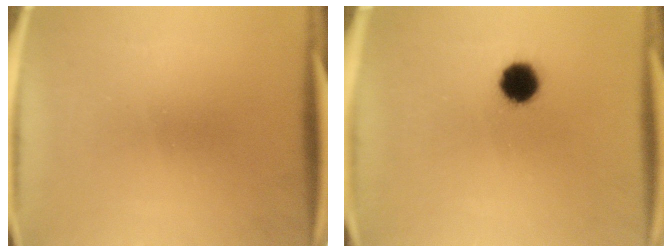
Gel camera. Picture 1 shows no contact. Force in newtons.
{"total": 6.6}